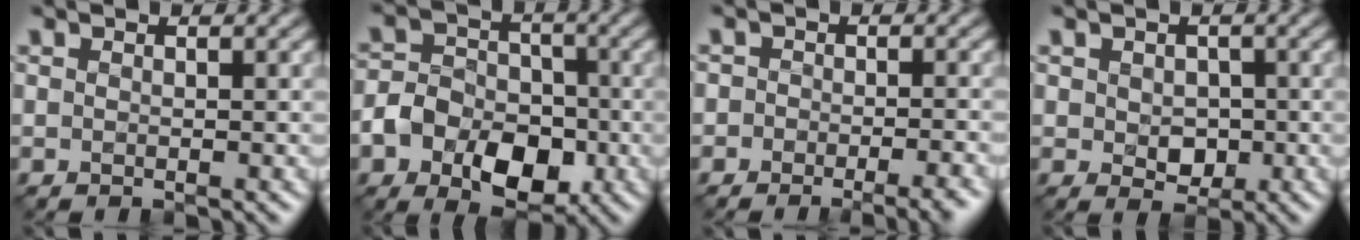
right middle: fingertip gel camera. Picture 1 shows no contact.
{"total": 8.3, "force": [-3.4, 5.8, 4.8], "torque": [-0.074, -0.004, -0.072]}
{"total": 4.9, "force": [-3.7, 2.3, 2.3], "torque": [0.000, 0.007, -0.046]}
{"total": 2.5, "force": [-0.2, 2.0, 1.6], "torque": [-0.027, -0.007, -0.003]}